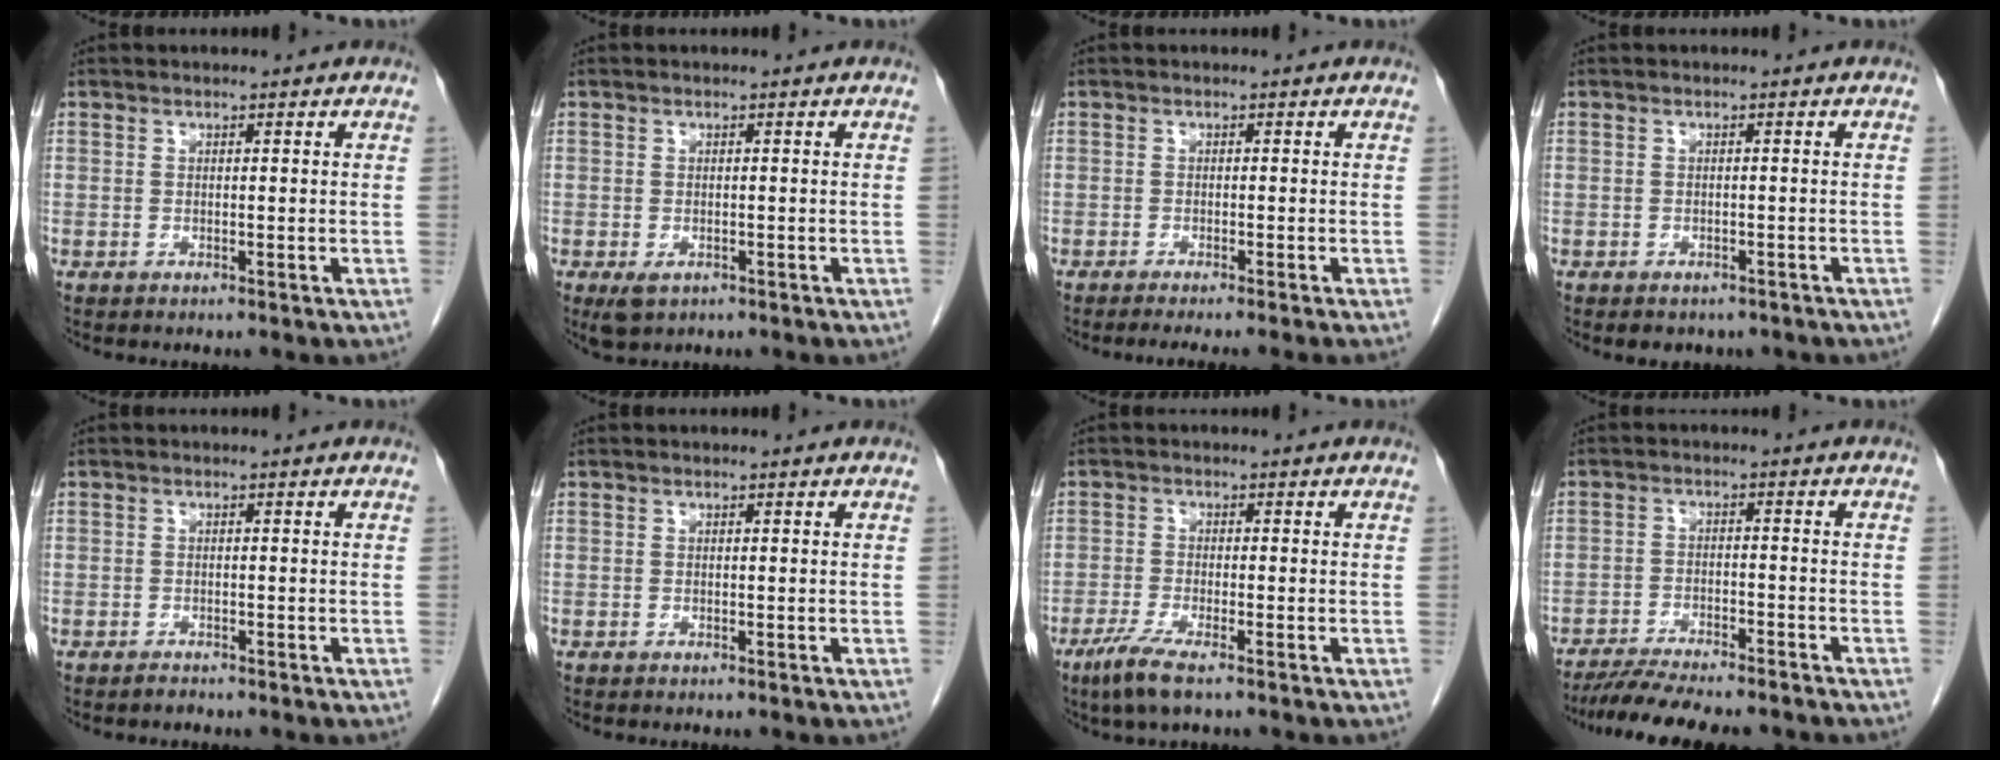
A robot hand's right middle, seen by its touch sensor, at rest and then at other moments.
{"total": 2.4, "force": [-1.1, 1.4, 1.6], "torque": [-0.033, -0.006, -0.008]}
{"total": 5.0, "force": [-4.2, -1.0, 2.6], "torque": [-0.023, -0.011, -0.062]}
{"total": 4.5, "force": [-3.6, 2.3, 1.3], "torque": [-0.008, 0.003, -0.038]}
{"total": 0.6, "force": [-0.6, 0.1, 0.0], "torque": [-0.005, -0.003, -0.011]}
{"total": 0.0}
{"total": 4.7, "force": [-3.0, 0.4, 3.5], "torque": [-0.079, -0.014, -0.059]}
{"total": 12.0, "force": [-10.7, 1.6, 5.4], "torque": [-0.083, -0.010, -0.159]}